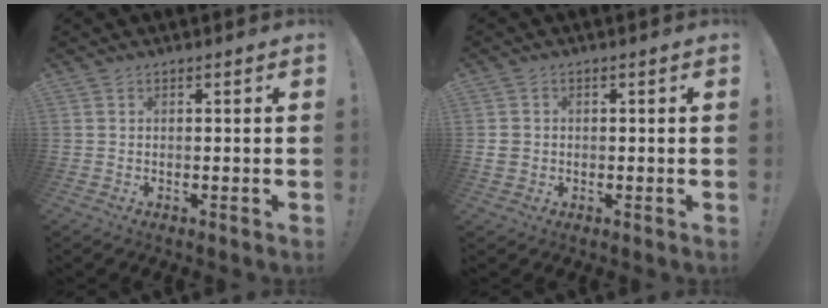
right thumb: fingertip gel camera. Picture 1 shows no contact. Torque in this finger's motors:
{"motor_torque": [0.10, 0.23, 0.12, -0.18, -0.01]}